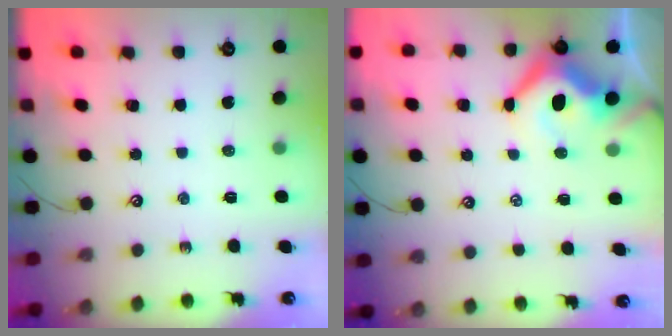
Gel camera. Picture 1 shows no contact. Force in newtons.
{"total": 7.6, "press": 7.5, "slide": 1.4}